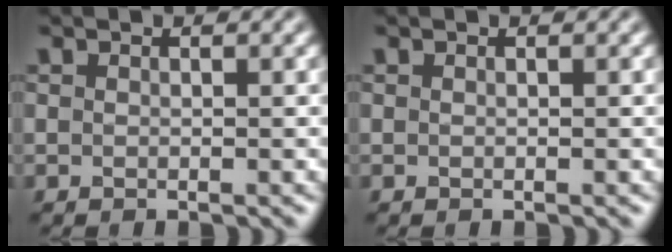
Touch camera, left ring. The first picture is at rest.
{"total": 0.0}